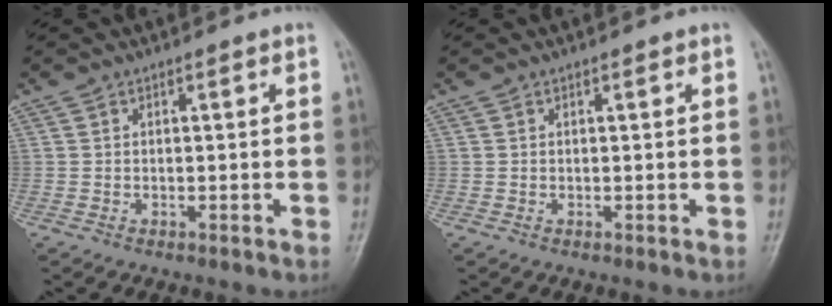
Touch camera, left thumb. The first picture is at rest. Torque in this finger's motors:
{"motor_torque": [-0.14, -0.10, 0.00, 0.11, 0.01]}